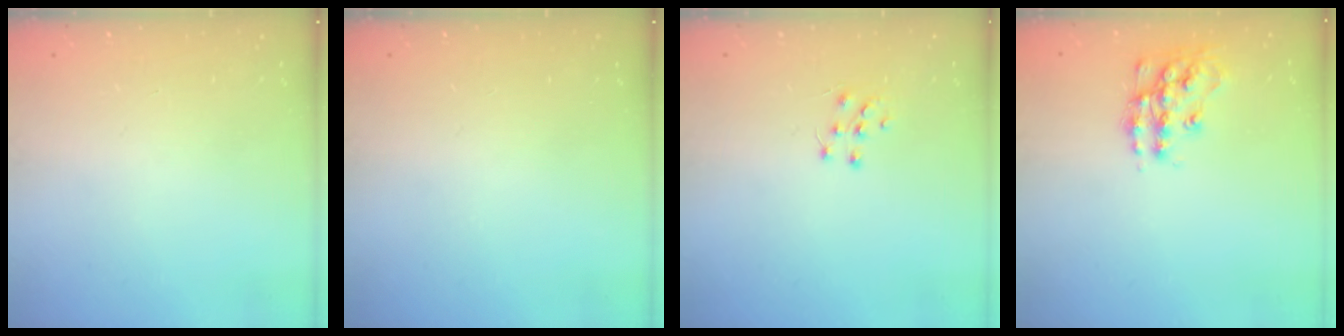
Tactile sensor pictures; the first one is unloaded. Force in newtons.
{"total": 0.0}
{"total": 5.5, "press": 5.5, "slide": 0.6}
{"total": 13.7, "press": 13.7, "slide": 0.6}